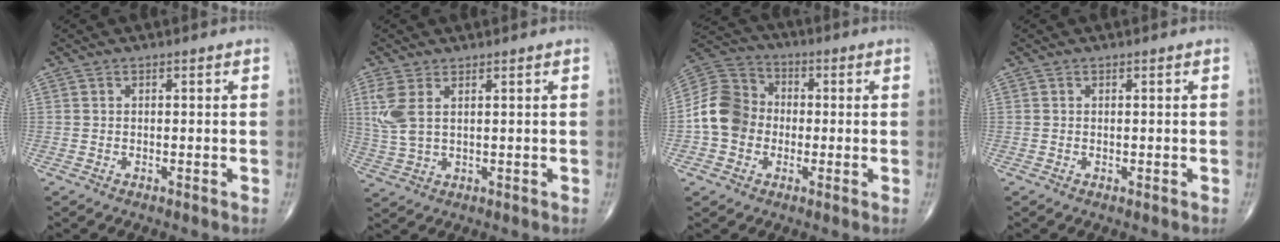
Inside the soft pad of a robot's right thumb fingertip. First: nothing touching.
{"total": 5.5, "force": [1.8, 2.7, 4.4], "torque": [-0.115, 0.003, 0.045]}
{"total": 11.0, "force": [-1.6, 9.5, 5.4], "torque": [-0.086, 0.038, -0.040]}
{"total": 0.0}